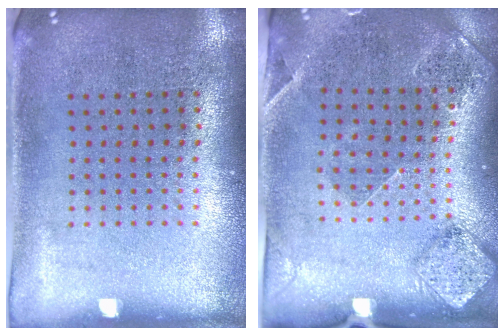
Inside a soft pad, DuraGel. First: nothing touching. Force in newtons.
{"total": 1.5, "press": 1.4, "slide": 0.4}